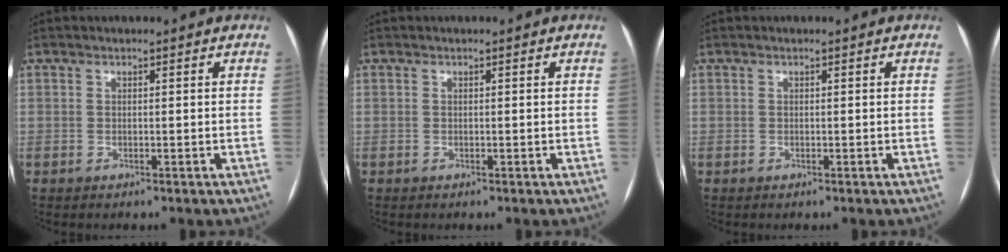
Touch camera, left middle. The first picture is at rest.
{"total": 0.0}
{"total": 0.0}